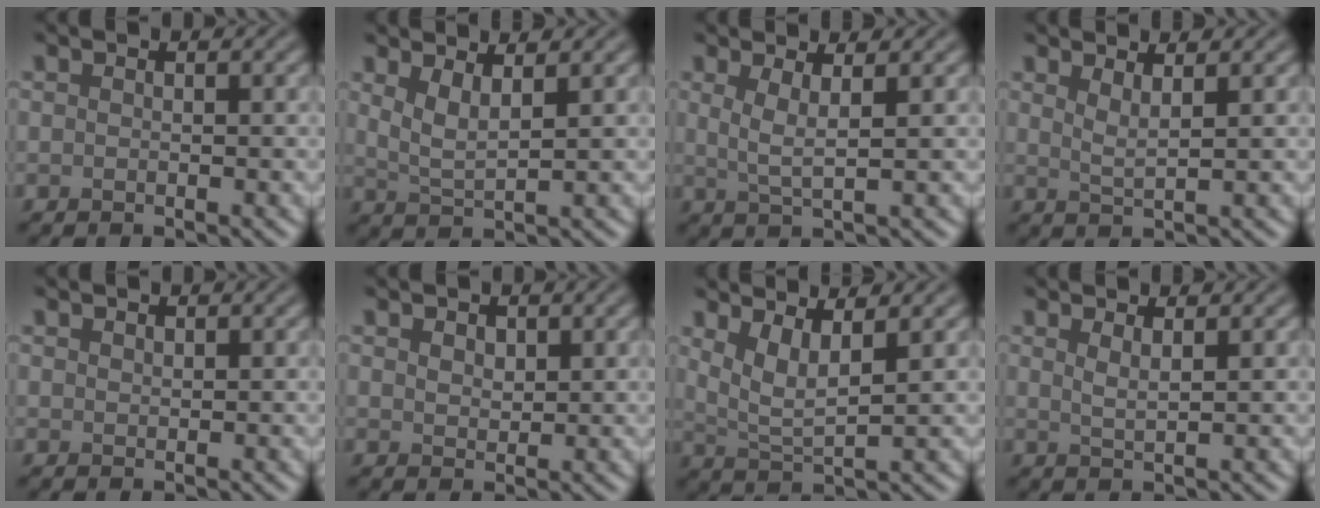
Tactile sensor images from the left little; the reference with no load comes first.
{"total": 2.7, "force": [1.5, 0.7, 2.0], "torque": [-0.038, -0.006, 0.032]}
{"total": 2.5, "force": [0.9, 0.5, 2.2], "torque": [-0.041, -0.004, 0.018]}
{"total": 2.0, "force": [1.3, 0.5, 1.4], "torque": [-0.018, -0.002, 0.020]}
{"total": 0.6, "force": [0.5, 0.2, 0.1], "torque": [-0.001, 0.000, 0.013]}
{"total": 1.4, "force": [0.9, 0.8, 0.7], "torque": [-0.013, 0.000, 0.018]}
{"total": 3.3, "force": [1.9, 0.8, 2.6], "torque": [-0.054, -0.007, 0.041]}
{"total": 1.7, "force": [1.0, 0.4, 1.2], "torque": [-0.017, -0.001, 0.015]}